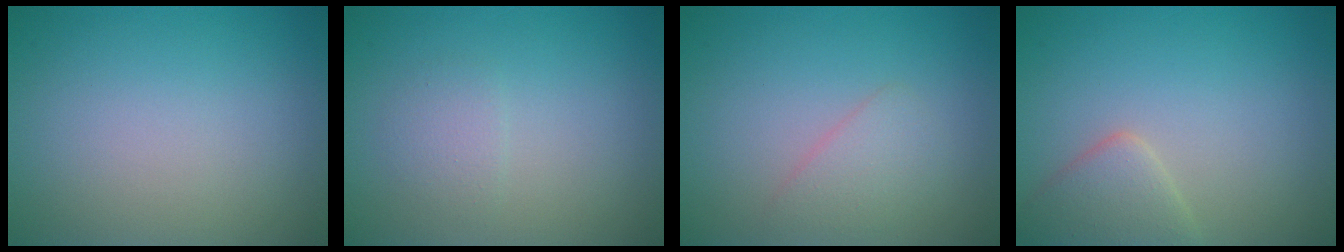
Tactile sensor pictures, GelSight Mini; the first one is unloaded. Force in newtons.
{"total": 1.4, "press": 1.4, "slide": 0.0}
{"total": 1.9, "press": 1.8, "slide": 0.1}
{"total": 2.9, "press": 2.9, "slide": 0.2}